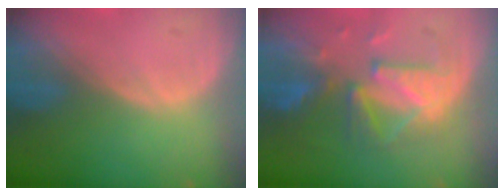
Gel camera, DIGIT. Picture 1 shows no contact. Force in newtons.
{"total": 9.7, "press": 8.8, "slide": 4.0}